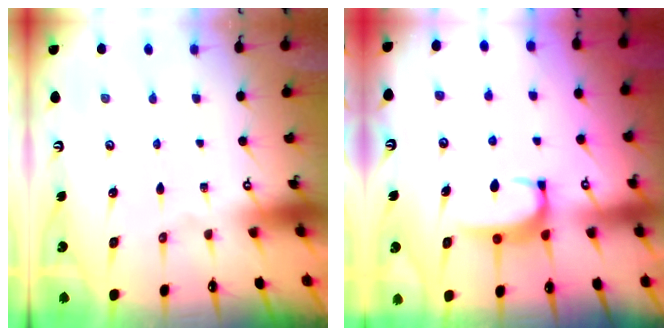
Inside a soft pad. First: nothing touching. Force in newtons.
{"total": 2.8, "press": 2.7, "slide": 0.4}